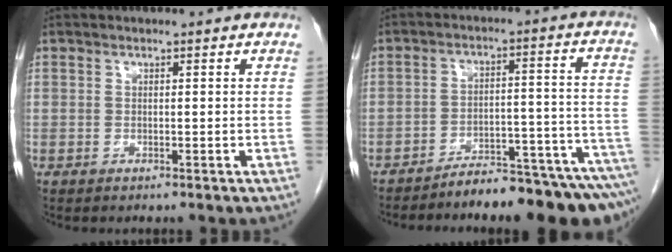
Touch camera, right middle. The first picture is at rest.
{"total": 13.5, "force": [-12.0, 1.1, 6.1], "torque": [-0.050, 0.038, -0.167]}